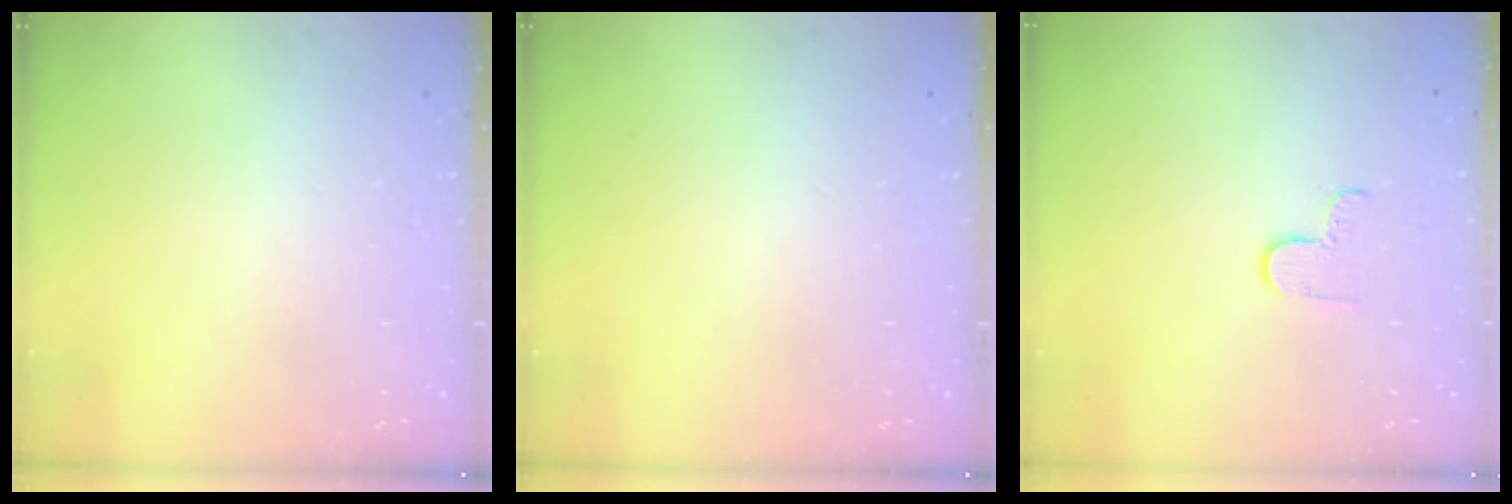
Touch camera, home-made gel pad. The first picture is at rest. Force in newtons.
{"total": 0.0}
{"total": 3.0, "press": 3.0, "slide": 0.4}